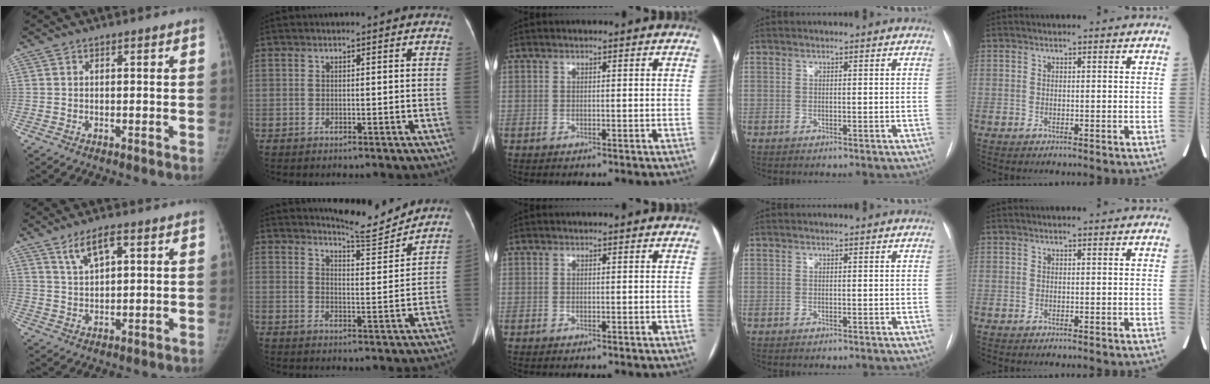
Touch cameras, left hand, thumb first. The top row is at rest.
{"thumb": {"total": 5.6, "force": [3.0, 2.1, 4.3], "torque": [-0.073, -0.007, 0.060]}, "index": {"total": 6.4, "force": [6.3, -0.6, 0.3], "torque": [-0.019, -0.026, 0.096]}}